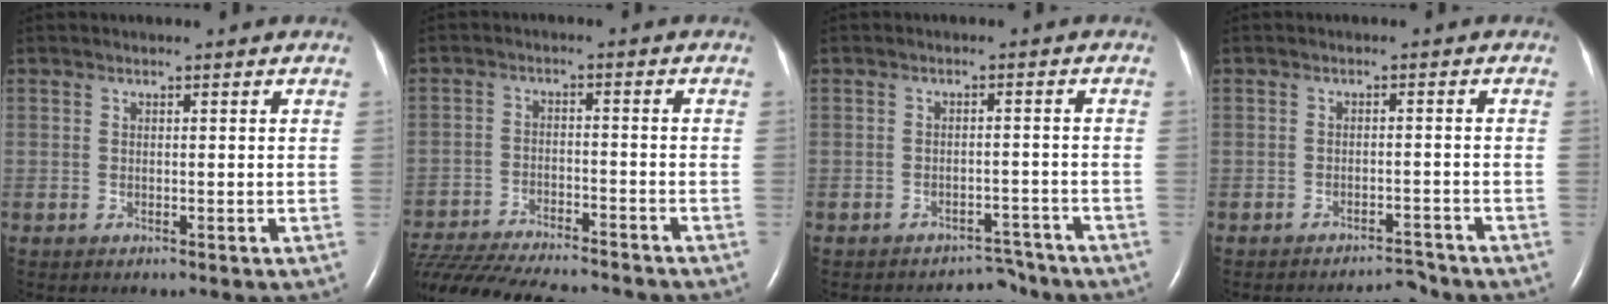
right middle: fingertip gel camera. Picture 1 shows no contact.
{"total": 19.9, "force": [-17.8, 3.1, 8.4], "torque": [-0.189, -0.040, -0.268]}
{"total": 4.0, "force": [-3.7, 1.4, -0.4], "torque": [0.007, 0.012, -0.051]}
{"total": 2.8, "force": [-2.8, 0.1, 0.2], "torque": [0.000, -0.008, -0.041]}